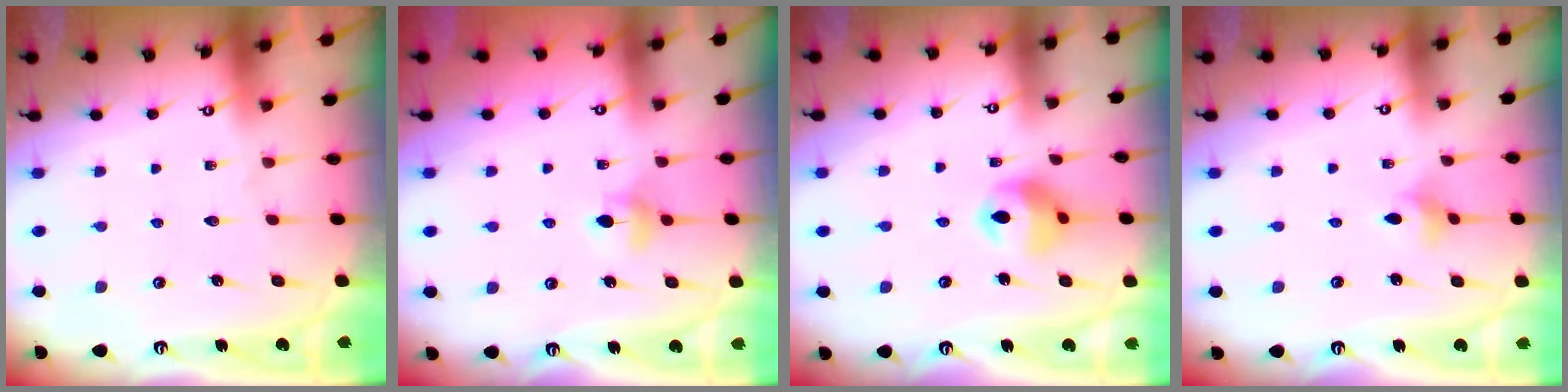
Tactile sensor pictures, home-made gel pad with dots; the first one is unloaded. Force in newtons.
{"total": 4.6, "press": 4.5, "slide": 0.9}
{"total": 11.4, "press": 11.3, "slide": 1.8}
{"total": 2.9, "press": 2.9, "slide": 0.6}